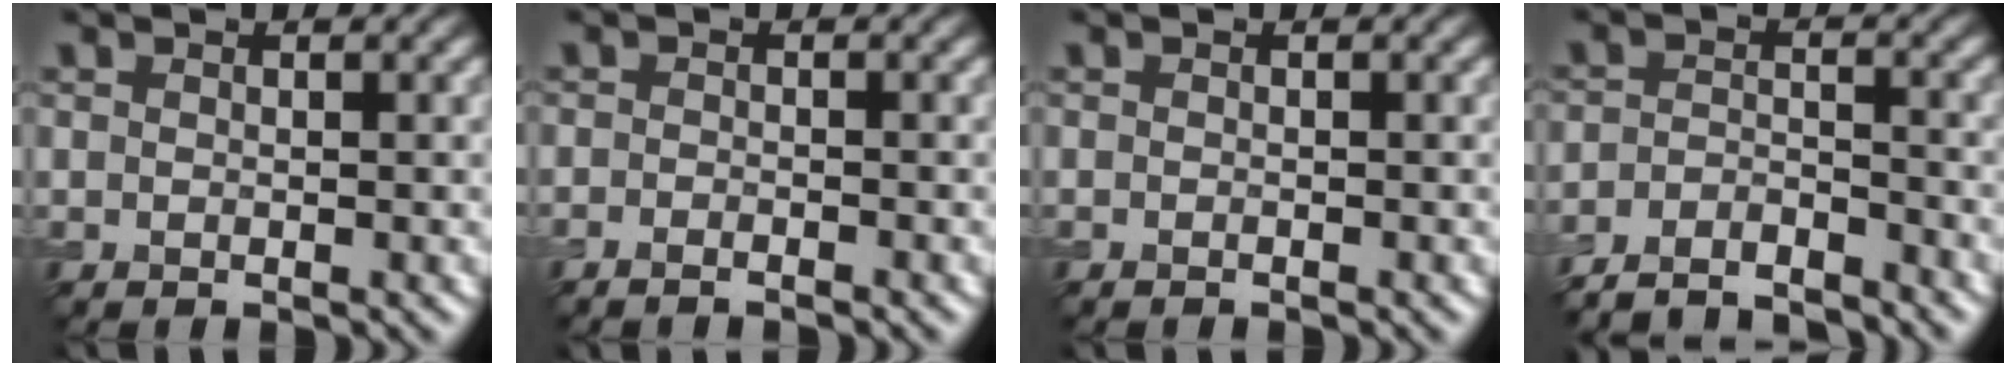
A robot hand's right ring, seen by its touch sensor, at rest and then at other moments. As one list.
[{"total": 1.5, "force": [-1.2, 0.2, 0.8], "torque": [-0.014, -0.002, -0.023]}, {"total": 0.5, "force": [-0.5, 0.0, 0.2], "torque": [-0.004, -0.003, -0.008]}, {"total": 4.9, "force": [-4.7, 0.7, 1.3], "torque": [-0.026, -0.006, -0.087]}]